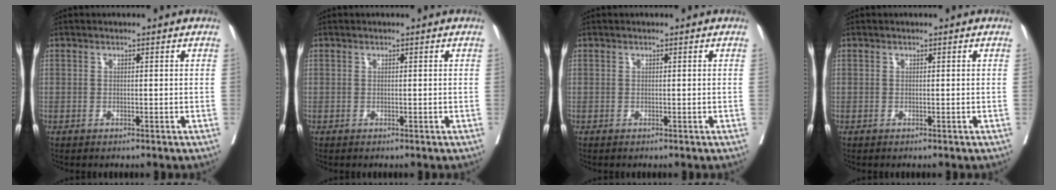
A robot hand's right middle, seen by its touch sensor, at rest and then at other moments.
{"total": 0.0}
{"total": 0.0}
{"total": 0.0}